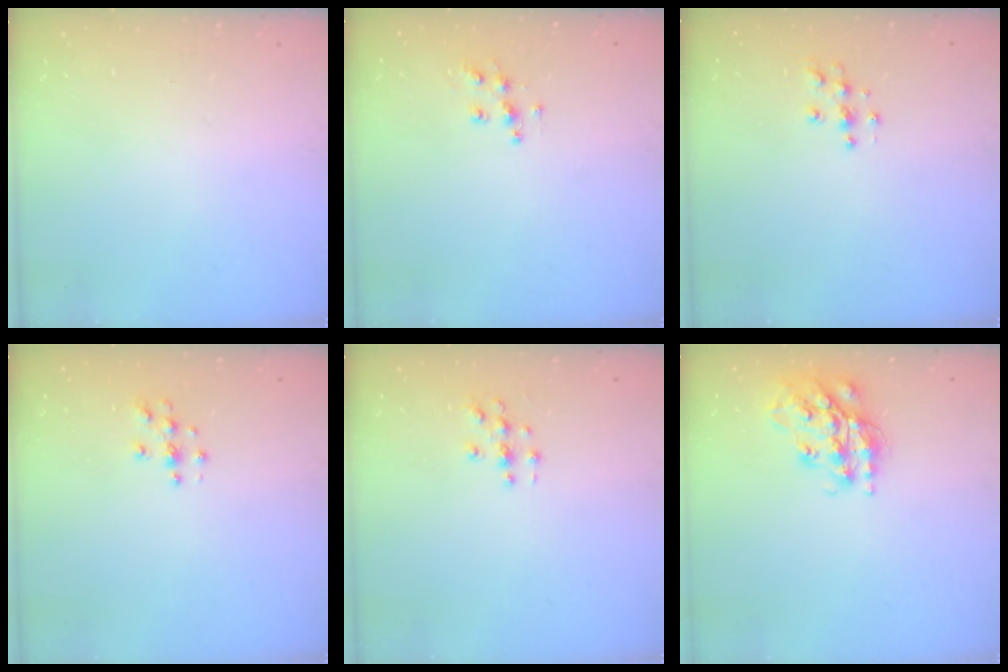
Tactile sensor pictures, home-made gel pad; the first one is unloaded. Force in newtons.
{"total": 7.3, "press": 7.3, "slide": 0.1}
{"total": 5.1, "press": 5.1, "slide": 0.3}
{"total": 3.6, "press": 3.6, "slide": 0.4}
{"total": 3.0, "press": 3.0, "slide": 0.3}
{"total": 17.4, "press": 17.4, "slide": 1.4}